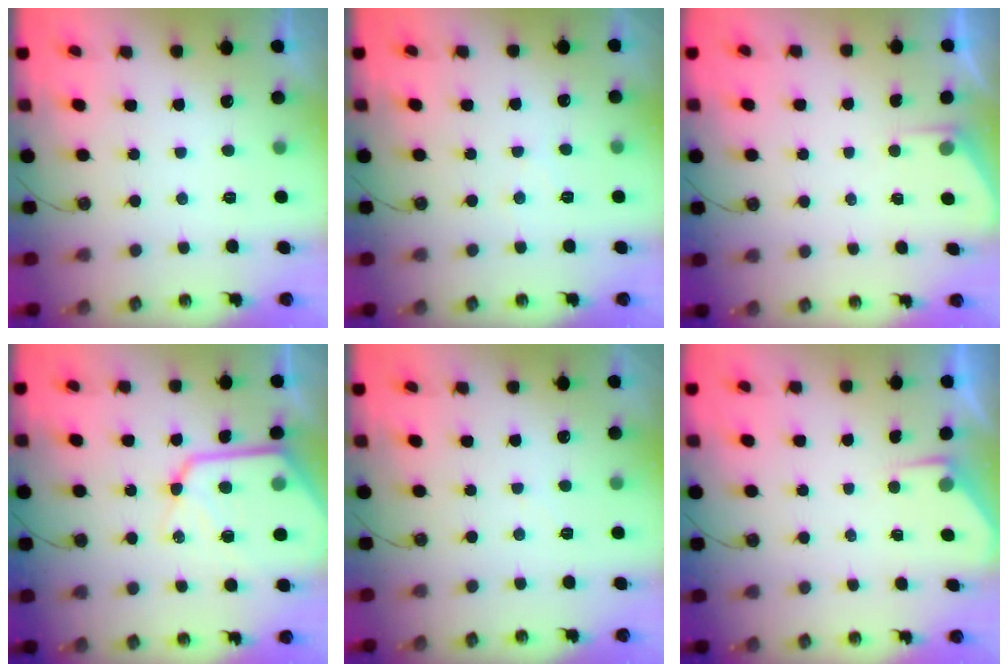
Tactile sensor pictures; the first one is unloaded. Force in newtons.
{"total": 3.7, "press": 3.7, "slide": 0.6}
{"total": 2.3, "press": 2.3, "slide": 0.3}
{"total": 16.3, "press": 16.2, "slide": 1.5}
{"total": 2.4, "press": 2.4, "slide": 0.4}
{"total": 2.8, "press": 2.8, "slide": 0.5}